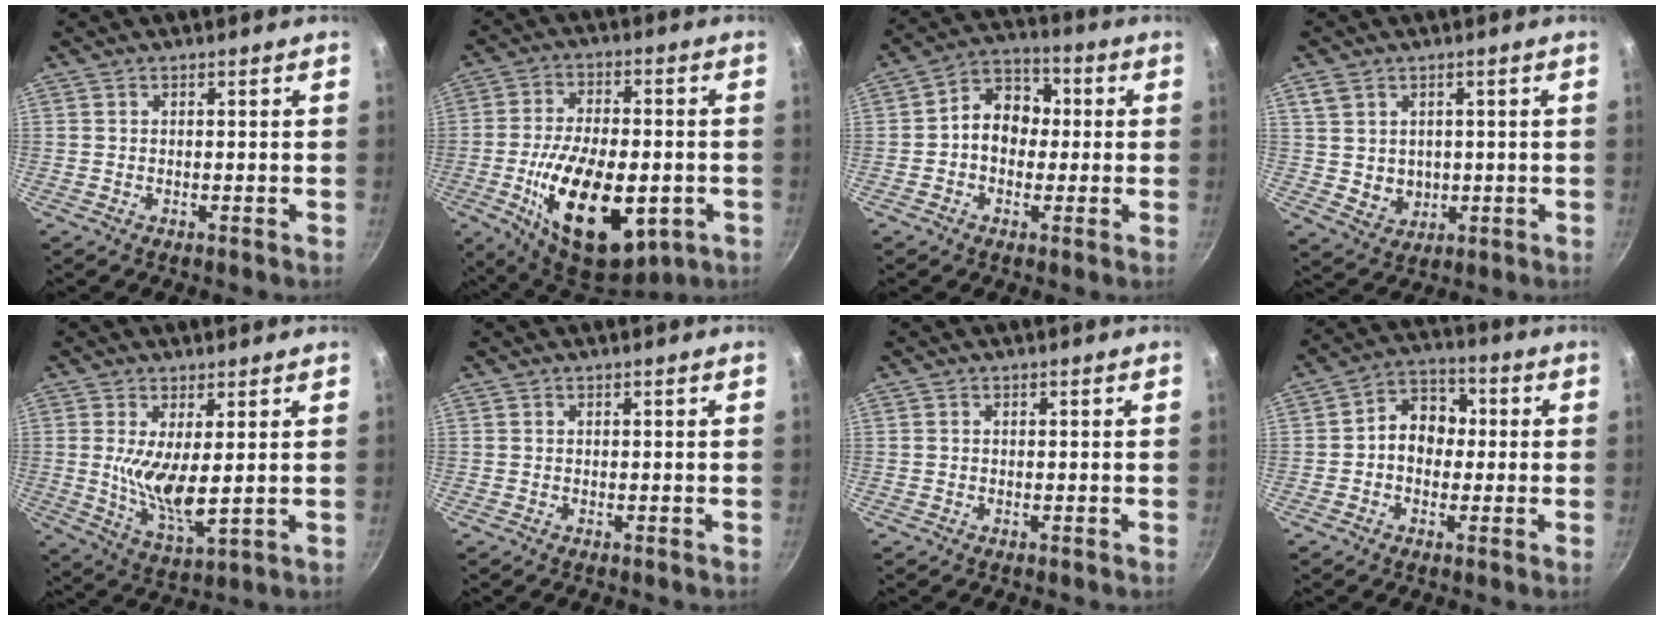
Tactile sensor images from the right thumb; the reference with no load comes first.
{"total": 22.9, "force": [-6.1, 11.8, 18.7], "torque": [-0.297, 0.009, -0.087]}
{"total": 9.6, "force": [0.1, 7.6, 5.8], "torque": [-0.045, 0.027, -0.017]}
{"total": 5.9, "force": [1.1, 5.1, 2.9], "torque": [-0.036, -0.004, 0.032]}
{"total": 9.4, "force": [1.4, 3.1, 8.8], "torque": [-0.170, -0.028, 0.035]}
{"total": 0.0}
{"total": 0.0}
{"total": 8.6, "force": [0.1, 6.9, 5.2], "torque": [-0.037, 0.025, -0.015]}